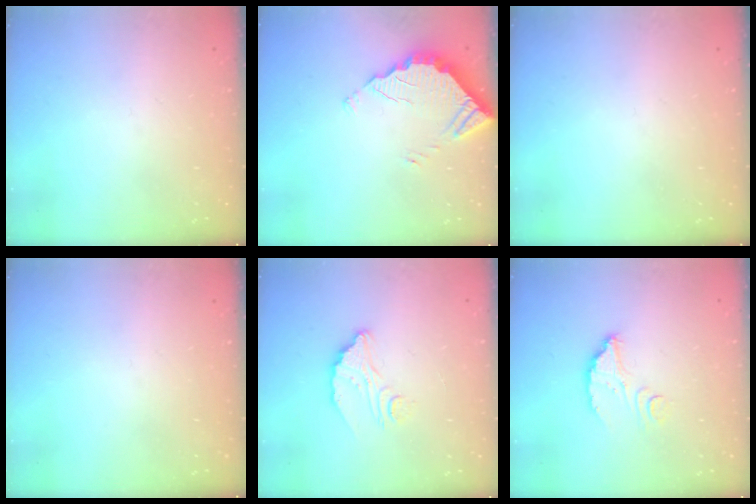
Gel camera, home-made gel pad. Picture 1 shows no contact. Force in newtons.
{"total": 3.5, "press": 3.5, "slide": 0.2}
{"total": 0.0}
{"total": 0.0}
{"total": 7.8, "press": 7.8, "slide": 0.6}
{"total": 6.0, "press": 6.0, "slide": 0.3}